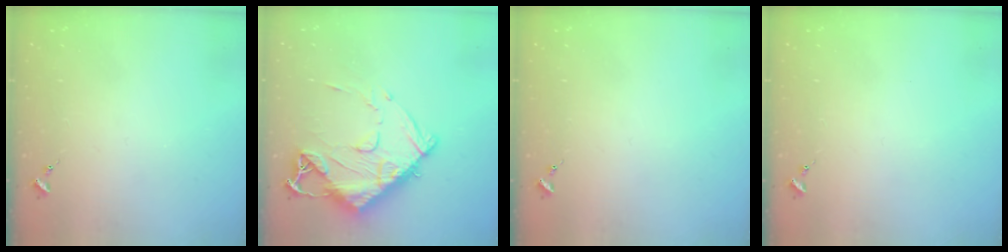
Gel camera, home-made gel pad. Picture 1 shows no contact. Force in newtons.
{"total": 14.4, "press": 14.3, "slide": 1.4}
{"total": 0.0}
{"total": 0.0}